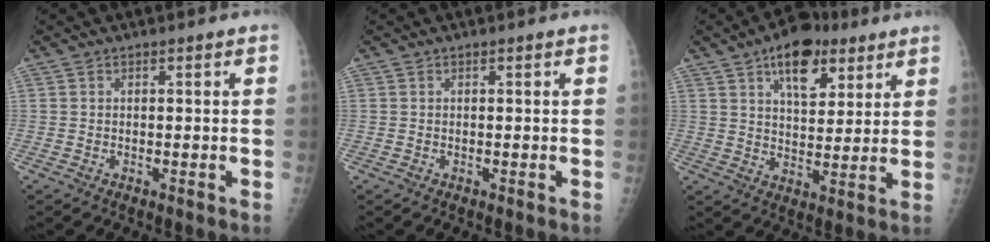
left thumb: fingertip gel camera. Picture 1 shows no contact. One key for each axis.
{"total": 0.0}
{"total": 12.3, "fx": 6.9, "fy": 6.5, "fz": 8.0, "tx": -0.088, "ty": -0.025, "tz": 0.106}